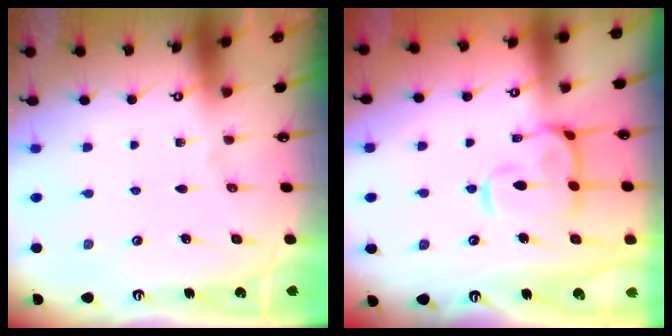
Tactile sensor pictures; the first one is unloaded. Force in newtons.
{"total": 7.8, "press": 7.7, "slide": 1.3}